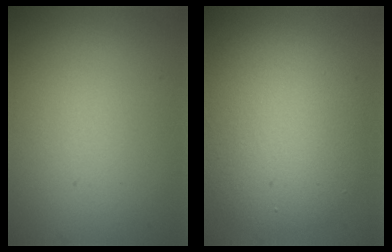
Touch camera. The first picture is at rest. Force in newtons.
{"total": 7.6, "press": 7.6, "slide": 0.4}